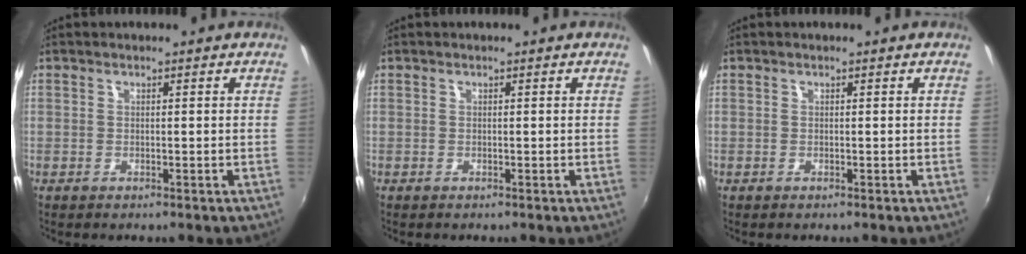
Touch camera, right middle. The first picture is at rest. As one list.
[{"total": 0.0}, {"total": 0.0}]